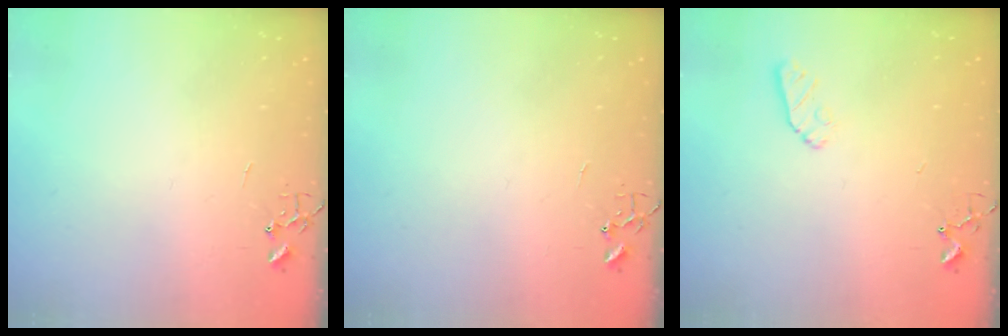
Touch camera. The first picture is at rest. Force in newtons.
{"total": 0.0}
{"total": 7.2, "press": 7.1, "slide": 0.8}